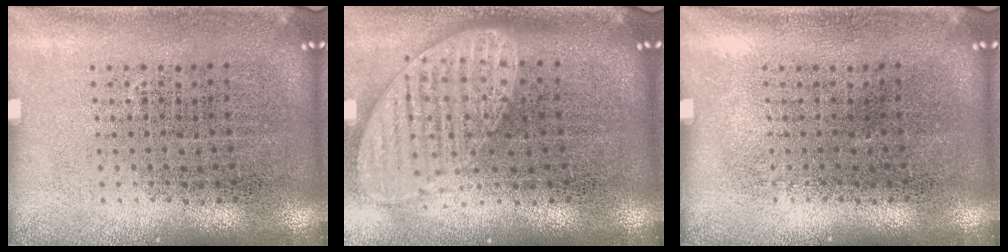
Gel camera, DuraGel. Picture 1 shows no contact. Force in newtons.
{"total": 1.9, "press": 1.5, "slide": 1.1}
{"total": 0.0}